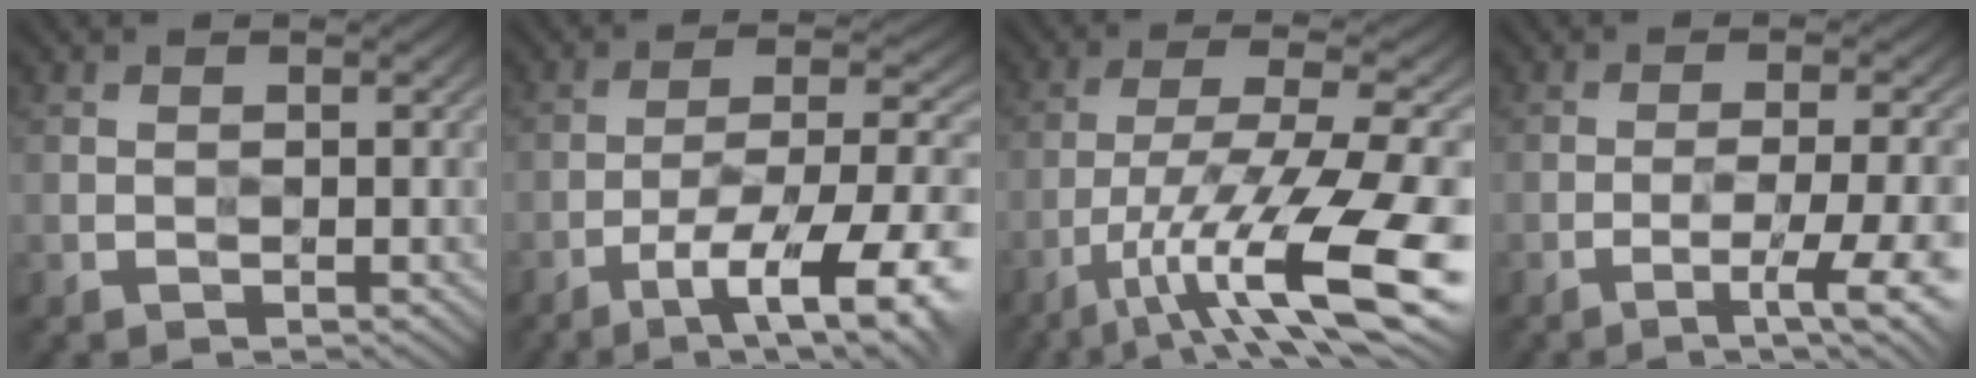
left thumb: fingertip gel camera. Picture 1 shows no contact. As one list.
[{"total": 11.0, "force": [-5.4, 3.3, 8.9], "torque": [-0.147, -0.002, -0.085]}, {"total": 14.7, "force": [-7.4, 3.1, 12.3], "torque": [-0.216, -0.001, -0.125]}, {"total": 7.0, "force": [-2.9, 1.4, 6.2], "torque": [-0.090, 0.000, -0.038]}]